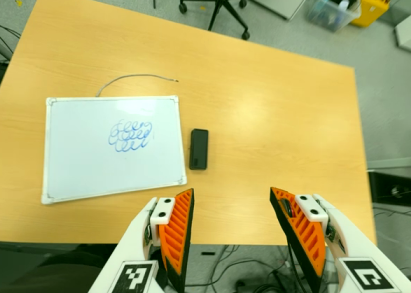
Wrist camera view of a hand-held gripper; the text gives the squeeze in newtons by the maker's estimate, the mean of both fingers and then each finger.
{"total": 0.0}